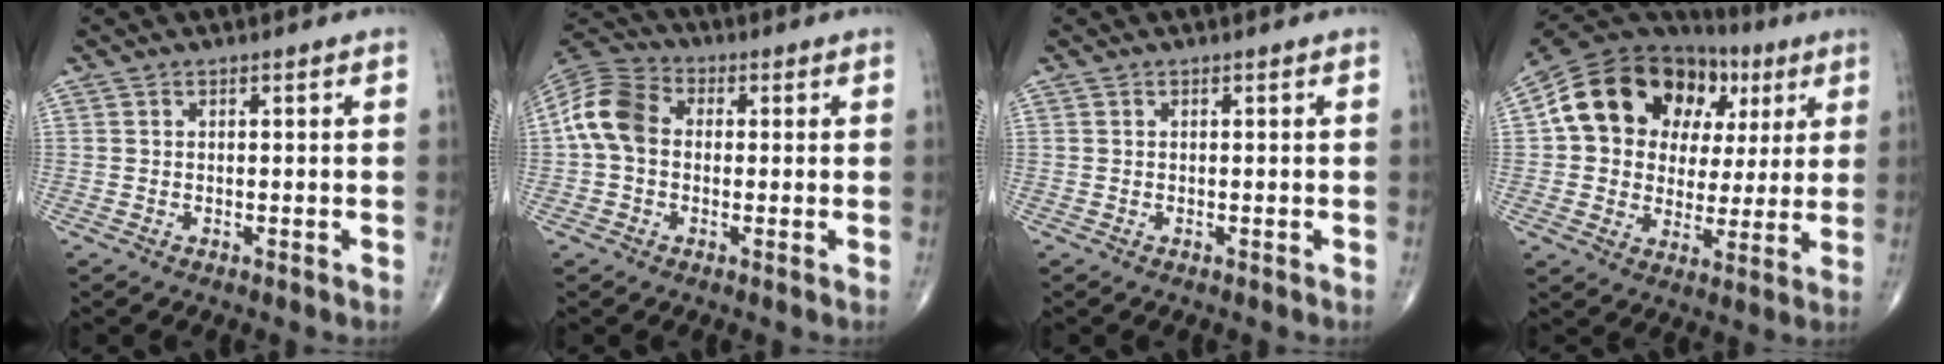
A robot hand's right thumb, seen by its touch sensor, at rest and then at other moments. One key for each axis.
{"total": 9.7, "fx": 0.2, "fy": 7.3, "fz": 6.4, "tx": -0.123, "ty": 0.029, "tz": -0.010}
{"total": 0.0}
{"total": 21.9, "fx": 6.4, "fy": 16.4, "fz": 13.0, "tx": -0.180, "ty": 0.034, "tz": 0.110}